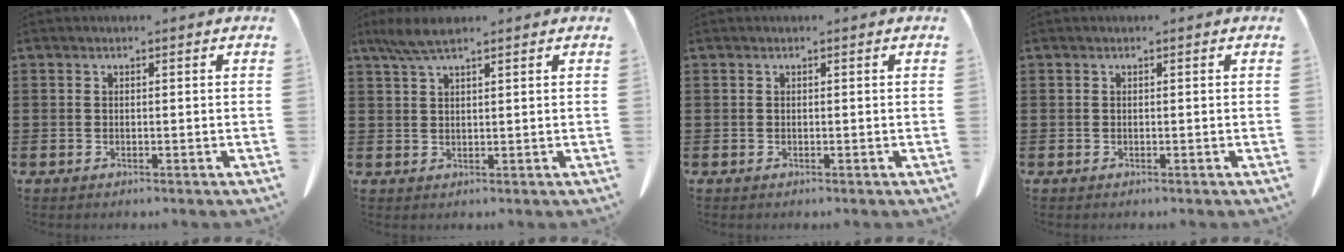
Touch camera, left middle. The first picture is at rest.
{"total": 4.1, "force": [2.8, 0.6, 3.0], "torque": [-0.062, 0.000, 0.053]}
{"total": 0.0}
{"total": 0.0}